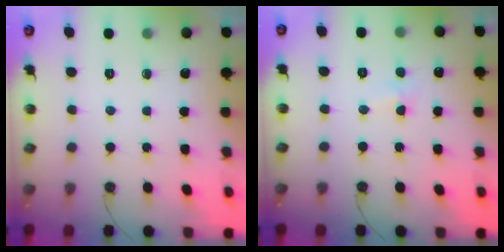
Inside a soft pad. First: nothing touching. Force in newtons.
{"total": 4.0, "press": 2.2, "slide": 3.4}